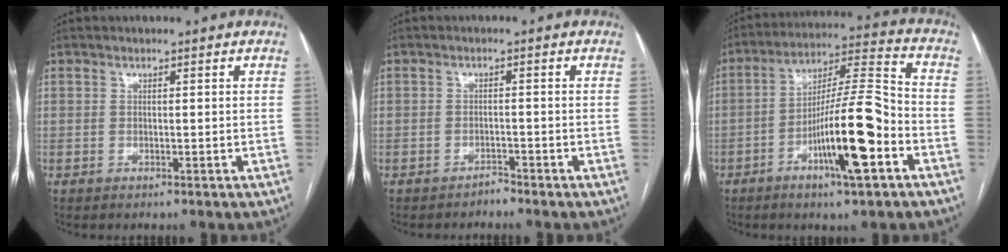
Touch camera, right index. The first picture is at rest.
{"total": 1.2, "force": [-1.2, 0.1, -0.3], "torque": [0.010, -0.002, -0.020]}
{"total": 14.7, "force": [-5.8, 1.1, 13.5], "torque": [-0.239, 0.002, -0.097]}